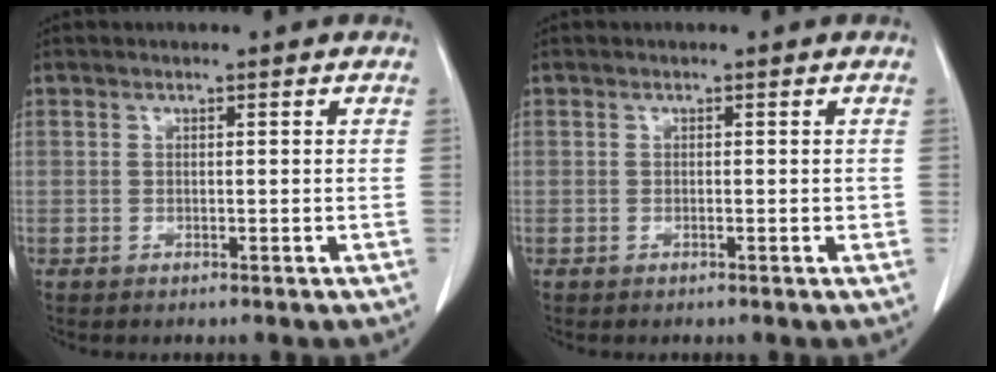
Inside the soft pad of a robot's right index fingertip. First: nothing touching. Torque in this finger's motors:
{"motor_torque": [0.15, -0.10, 0.11, 0.01]}